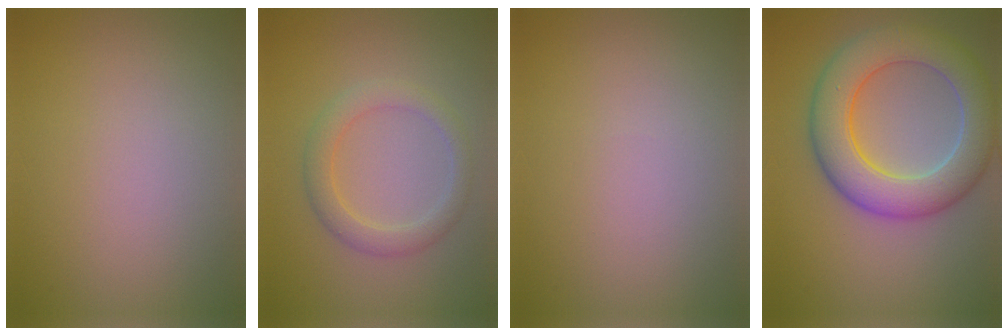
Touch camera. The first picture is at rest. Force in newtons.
{"total": 2.9, "press": 2.8, "slide": 0.1}
{"total": 0.0}
{"total": 8.2, "press": 8.2, "slide": 0.4}